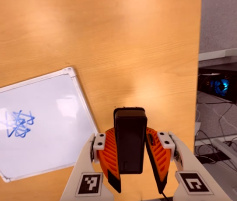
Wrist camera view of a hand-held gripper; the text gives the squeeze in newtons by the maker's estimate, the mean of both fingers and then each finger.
{"total": 8.7, "left": 7.0, "right": 10.4}